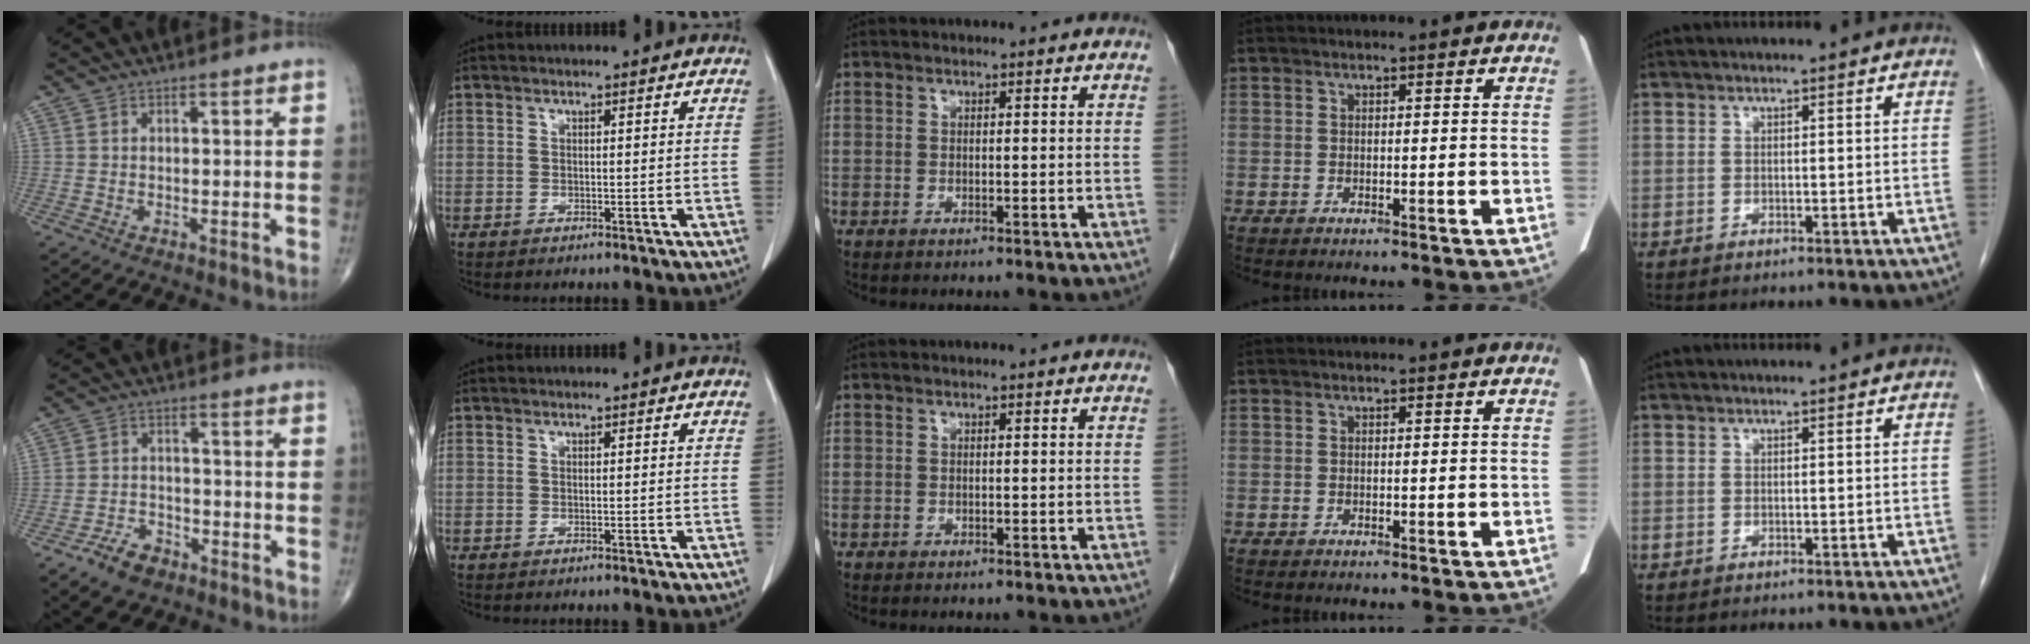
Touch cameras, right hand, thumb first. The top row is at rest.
{"thumb": {"total": 6.0, "force": [-4.1, 3.5, 2.7], "torque": [-0.041, 0.024, -0.073]}, "middle": {"total": 0.7, "force": [0.4, -0.1, -0.6], "torque": [0.009, 0.002, 0.005]}}